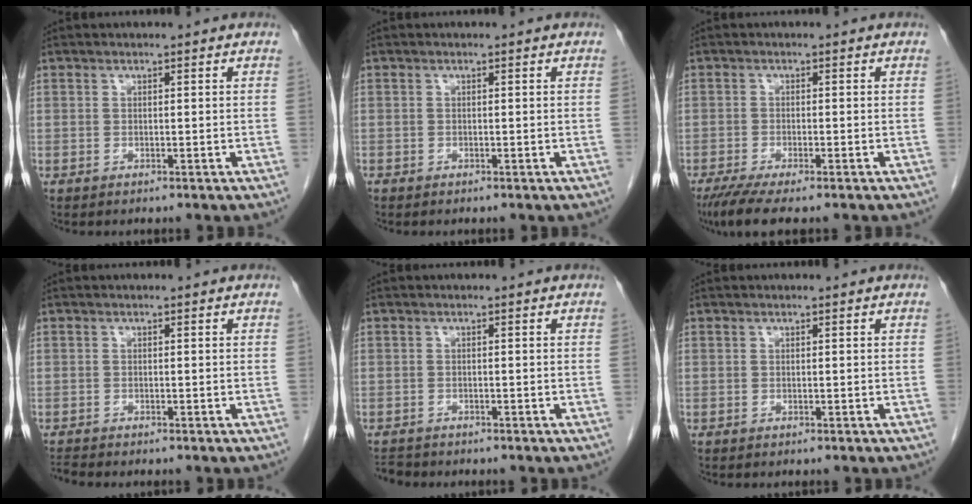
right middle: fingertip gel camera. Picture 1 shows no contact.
{"total": 0.0}
{"total": 6.3, "force": [-4.8, 0.8, 4.0], "torque": [-0.069, -0.017, -0.079]}
{"total": 1.1, "force": [-1.0, -0.3, 0.0], "torque": [-0.011, -0.010, -0.020]}
{"total": 2.0, "force": [-2.0, 0.5, 0.0], "torque": [-0.006, -0.009, -0.033]}
{"total": 0.0}